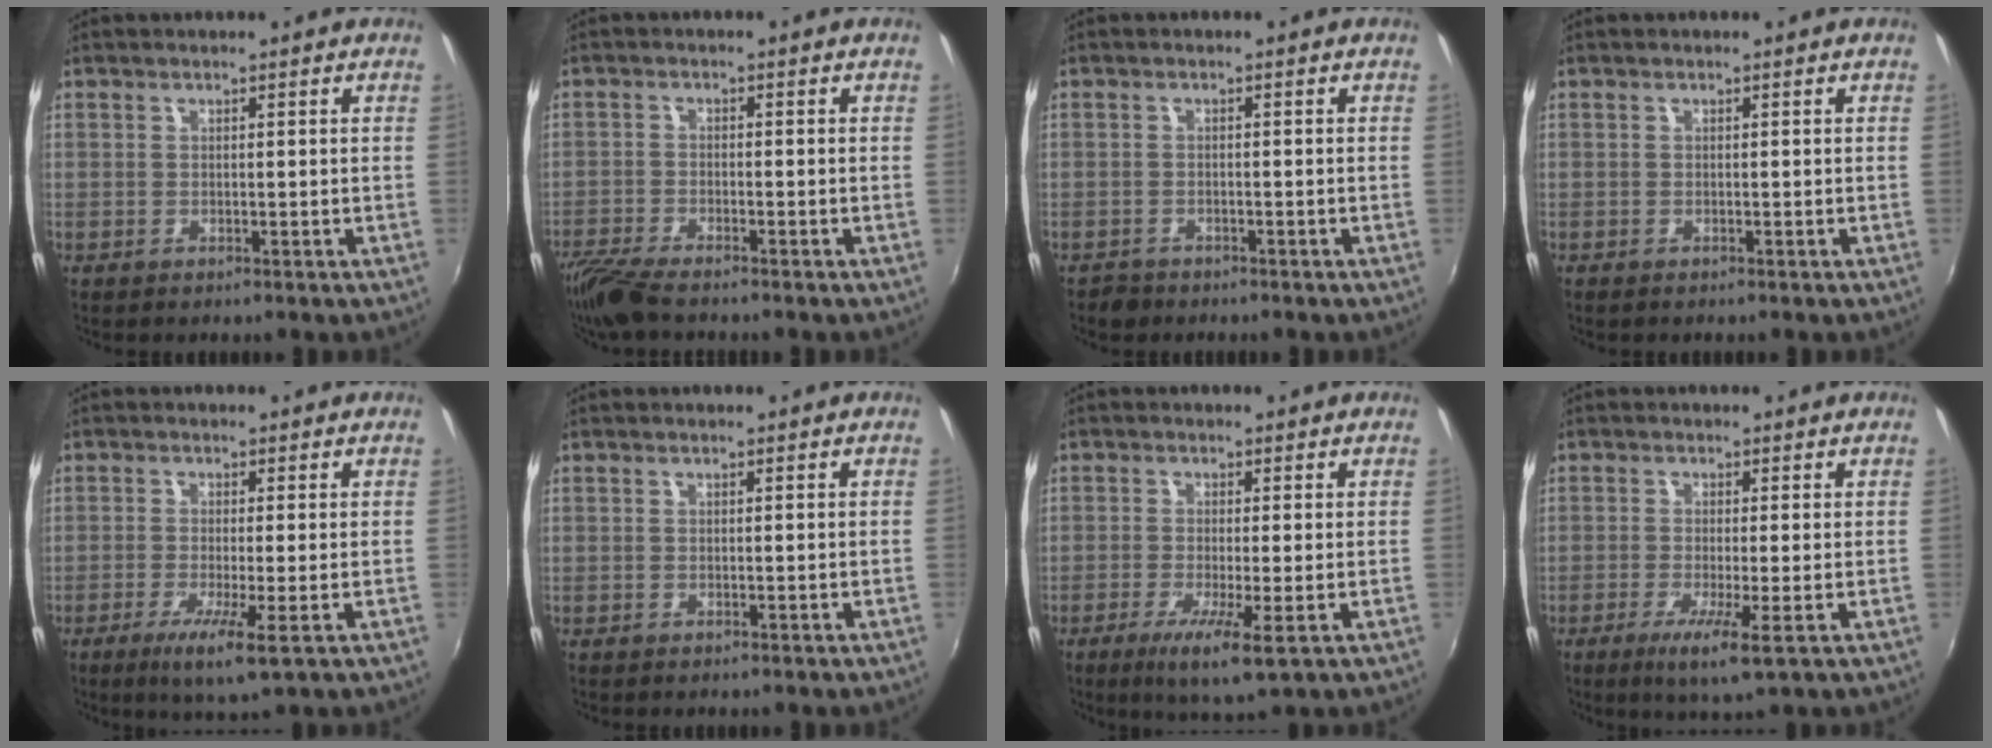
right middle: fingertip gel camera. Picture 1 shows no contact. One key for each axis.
{"total": 6.3, "fx": -5.4, "fy": 0.7, "fz": 3.1, "tx": -0.087, "ty": -0.024, "tz": -0.103}
{"total": 1.8, "fx": -1.6, "fy": 1.0, "fz": 0.1, "tx": -0.009, "ty": -0.001, "tz": -0.028}
{"total": 0.0}
{"total": 5.8, "fx": -2.3, "fy": -0.2, "fz": 5.3, "tx": -0.112, "ty": -0.019, "tz": -0.043}
{"total": 0.0}
{"total": 6.3, "fx": -2.4, "fy": 0.1, "fz": 5.9, "tx": -0.121, "ty": -0.021, "tz": -0.043}
{"total": 5.3, "fx": -2.0, "fy": -0.3, "fz": 4.9, "tx": -0.102, "ty": -0.017, "tz": -0.037}